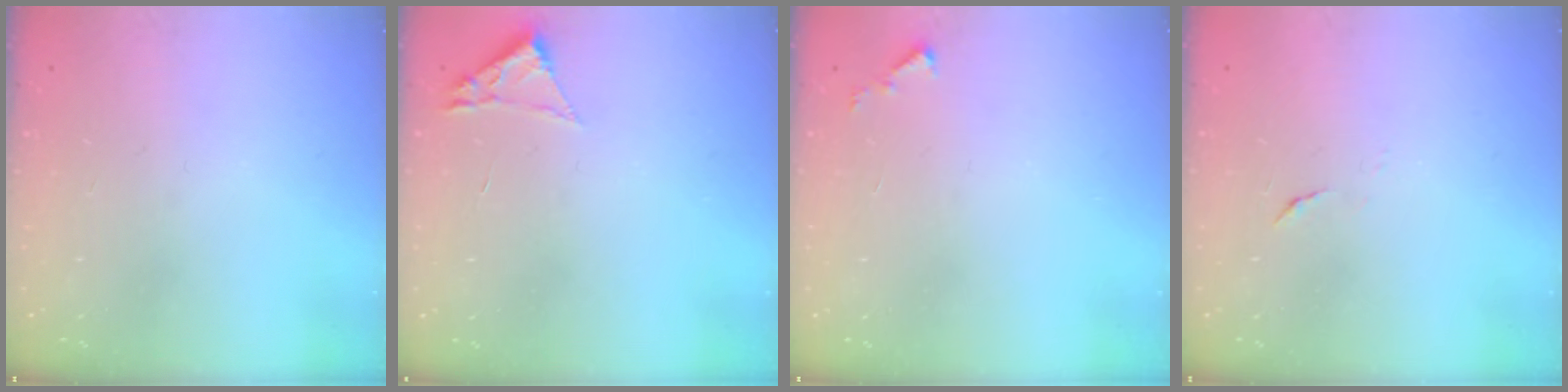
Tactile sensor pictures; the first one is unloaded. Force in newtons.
{"total": 1.8, "press": 1.8, "slide": 0.2}
{"total": 3.1, "press": 3.1, "slide": 0.2}
{"total": 3.9, "press": 3.9, "slide": 0.4}